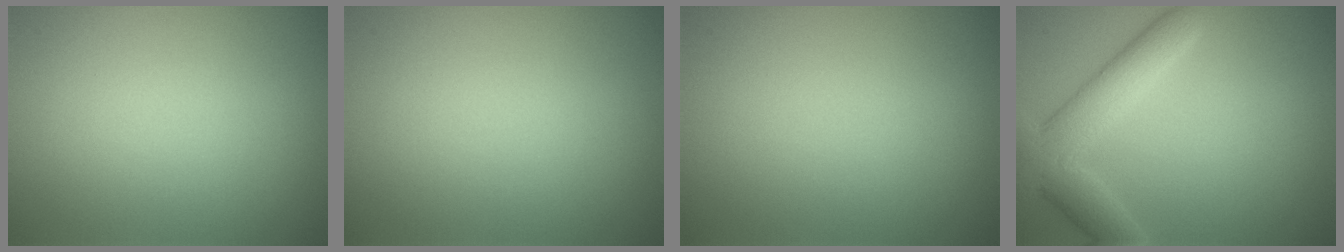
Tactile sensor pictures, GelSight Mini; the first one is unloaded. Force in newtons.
{"total": 0.0}
{"total": 0.0}
{"total": 5.1, "press": 5.1, "slide": 0.2}